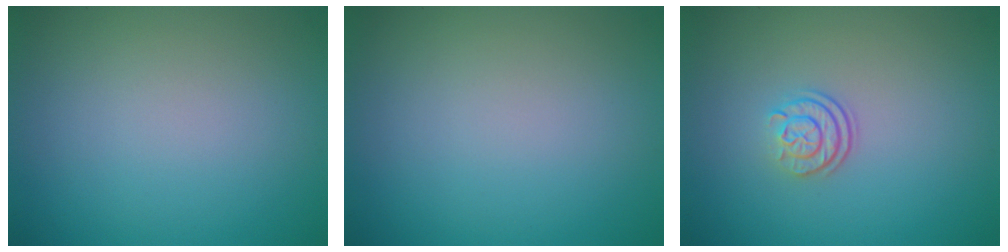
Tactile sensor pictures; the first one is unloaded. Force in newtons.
{"total": 0.0}
{"total": 2.3, "press": 1.7, "slide": 1.6}